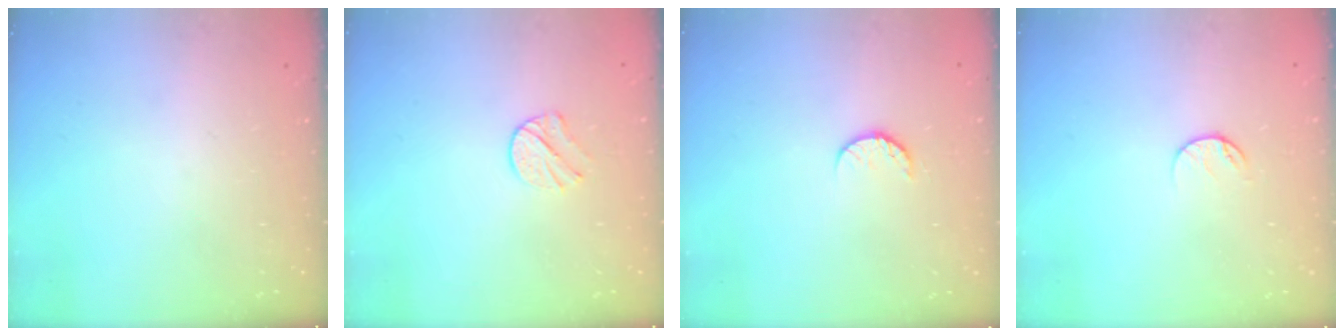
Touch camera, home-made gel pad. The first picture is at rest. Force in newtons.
{"total": 5.9, "press": 5.9, "slide": 0.8}
{"total": 6.7, "press": 6.6, "slide": 0.7}
{"total": 5.4, "press": 5.4, "slide": 0.6}